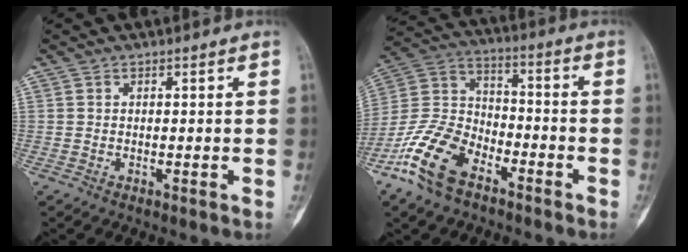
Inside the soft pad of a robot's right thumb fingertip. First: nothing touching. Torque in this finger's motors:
{"motor_torque": [0.19, 0.29, 1.33, -1.43, 0.11]}